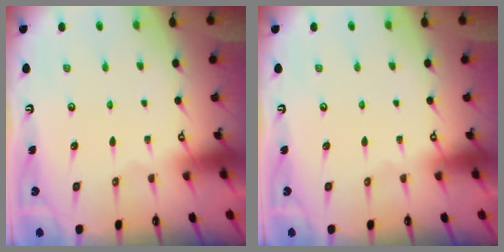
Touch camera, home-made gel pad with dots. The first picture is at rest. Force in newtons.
{"total": 0.0}